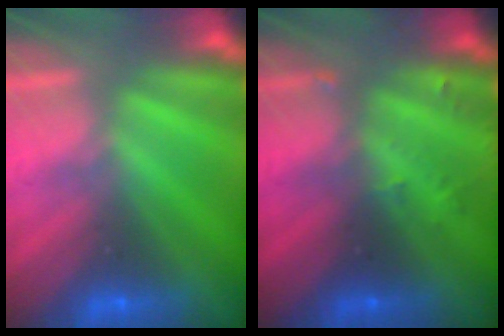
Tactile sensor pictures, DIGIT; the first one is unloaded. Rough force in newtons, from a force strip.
{"total": 2.9}